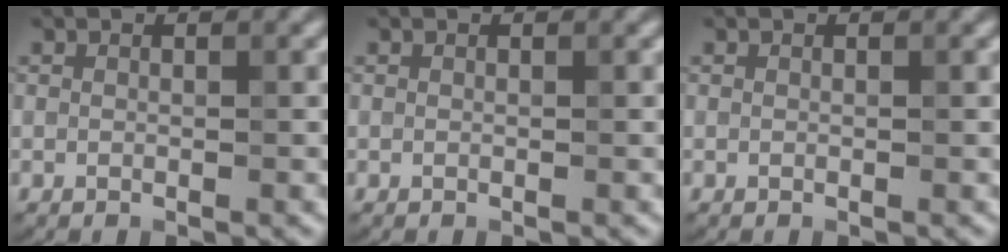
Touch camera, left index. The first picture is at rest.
{"total": 0.0}
{"total": 0.0}